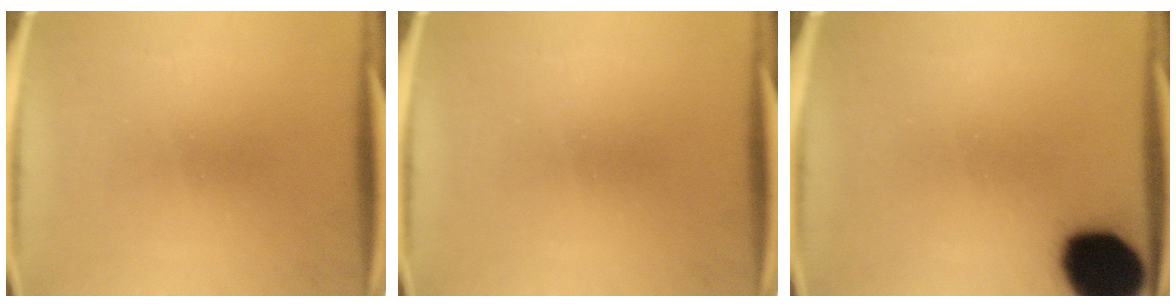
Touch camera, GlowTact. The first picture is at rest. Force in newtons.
{"total": 0.0}
{"total": 19.6}